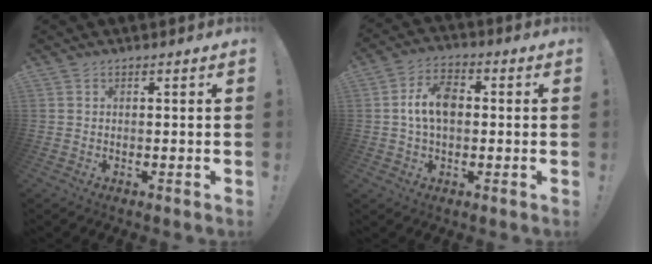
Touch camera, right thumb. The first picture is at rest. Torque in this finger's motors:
{"motor_torque": [1.41, 1.38, 0.65, -0.11, 0.01]}